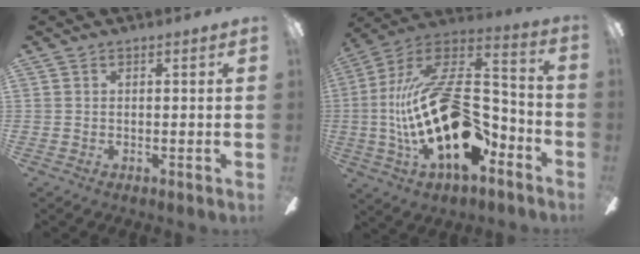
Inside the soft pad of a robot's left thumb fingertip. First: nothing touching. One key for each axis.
{"total": 27.4, "fx": -4.2, "fy": 13.2, "fz": 23.6, "tx": -0.480, "ty": 0.021, "tz": -0.067}